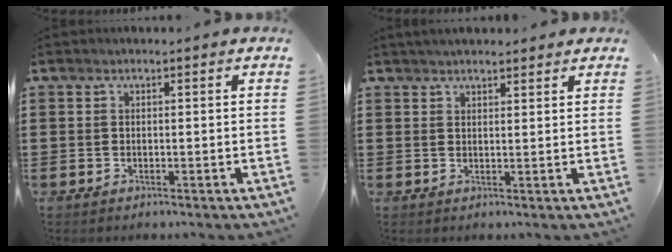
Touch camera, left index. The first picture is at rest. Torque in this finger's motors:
{"motor_torque": [1.35, -0.79, 0.48, 0.07]}